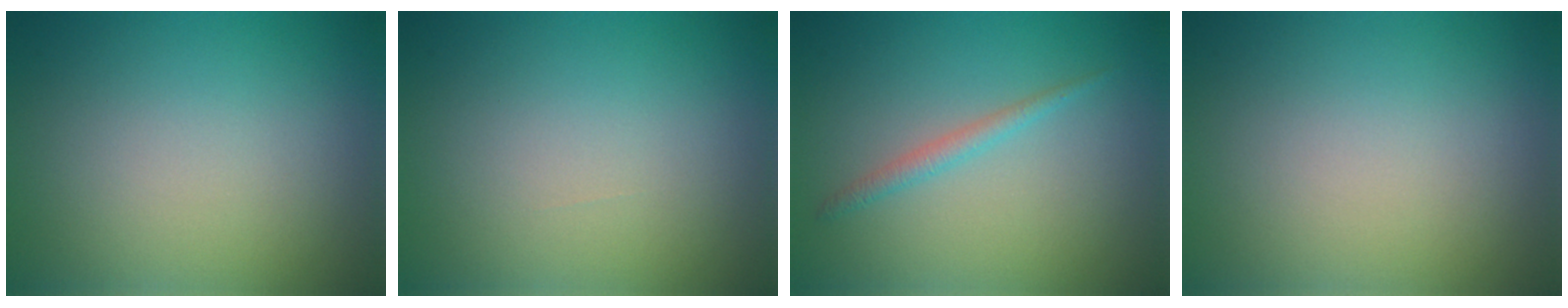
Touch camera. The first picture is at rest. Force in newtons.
{"total": 0.0}
{"total": 1.4, "press": 1.4, "slide": 0.0}
{"total": 0.0}